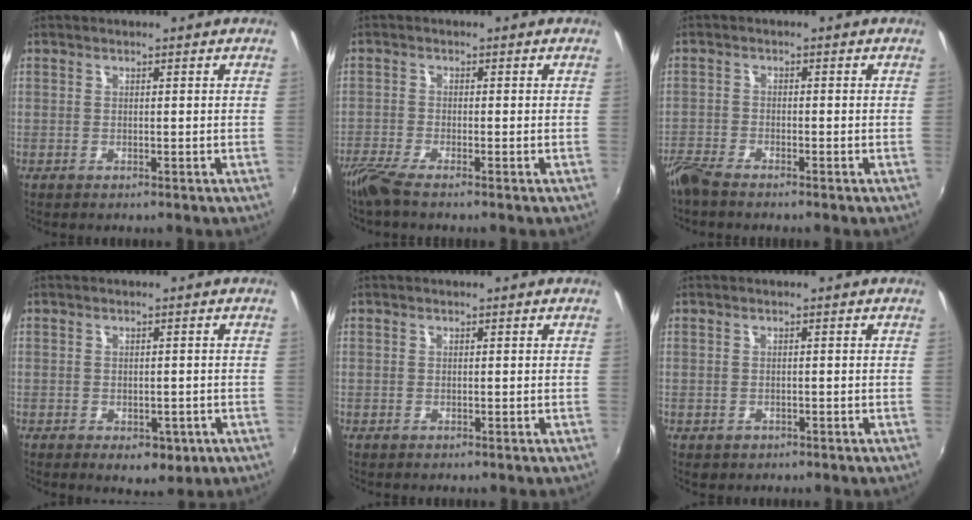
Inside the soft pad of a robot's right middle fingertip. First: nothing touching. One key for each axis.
{"total": 4.5, "fx": -3.7, "fy": 0.0, "fz": 2.5, "tx": -0.069, "ty": -0.018, "tz": -0.075}
{"total": 4.7, "fx": -4.2, "fy": 0.8, "fz": 2.0, "tx": -0.056, "ty": -0.018, "tz": -0.085}
{"total": 4.6, "fx": -2.0, "fy": 2.9, "fz": 2.9, "tx": -0.047, "ty": -0.015, "tz": -0.023}
{"total": 0.0}
{"total": 1.3, "fx": -0.6, "fy": 1.1, "fz": 0.4, "tx": -0.009, "ty": -0.005, "tz": -0.006}